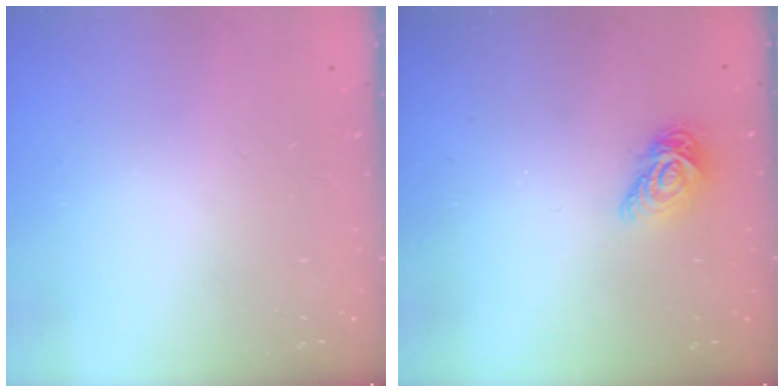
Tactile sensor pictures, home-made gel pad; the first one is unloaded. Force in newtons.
{"total": 8.4, "press": 8.4, "slide": 0.8}